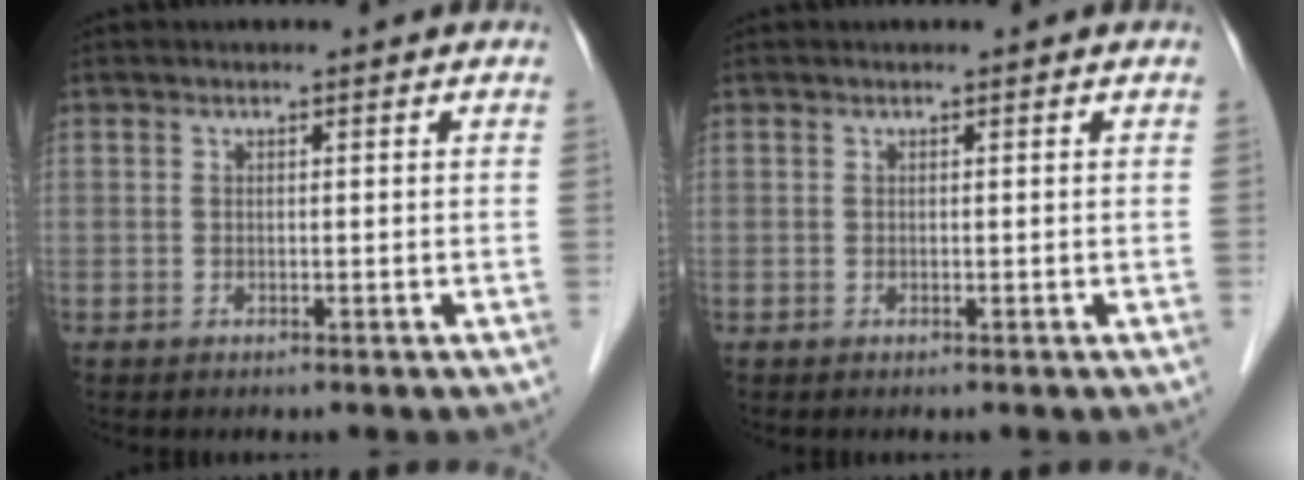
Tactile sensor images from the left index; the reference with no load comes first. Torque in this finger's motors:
{"motor_torque": [0.00, 0.00, 0.00, 0.00]}